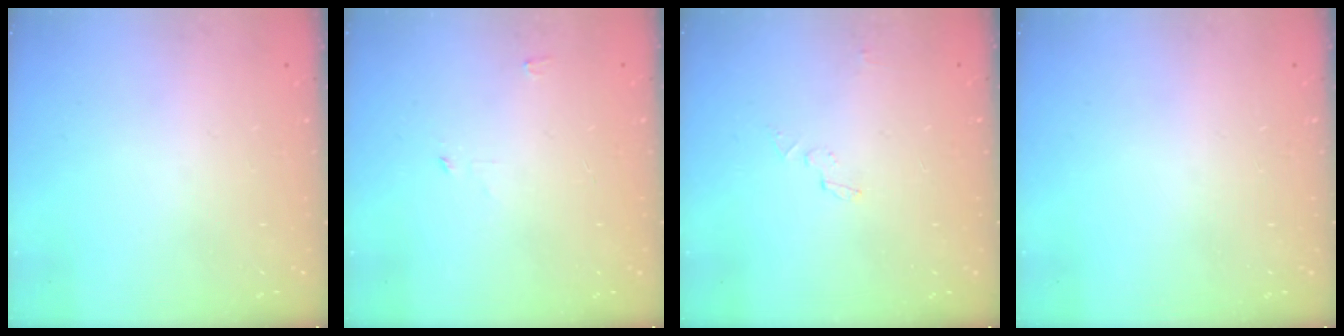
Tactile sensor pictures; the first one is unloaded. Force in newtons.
{"total": 2.4, "press": 2.4, "slide": 0.2}
{"total": 3.1, "press": 3.1, "slide": 0.2}
{"total": 0.0}